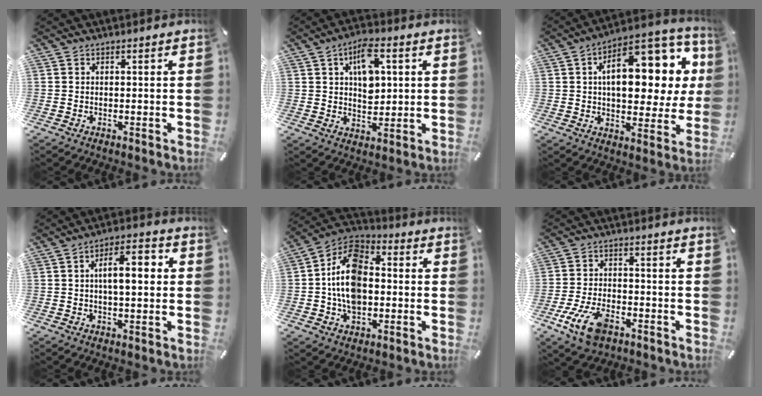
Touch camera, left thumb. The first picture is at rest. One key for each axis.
{"total": 9.4, "fx": 3.0, "fy": 5.8, "fz": 6.8, "tx": -0.100, "ty": 0.001, "tz": 0.050}
{"total": 21.0, "fx": 6.4, "fy": 11.1, "fz": 16.7, "tx": -0.225, "ty": -0.036, "tz": 0.100}
{"total": 8.7, "fx": 1.0, "fy": 3.9, "fz": 7.7, "tx": -0.114, "ty": 0.004, "tz": 0.009}
{"total": 14.2, "fx": -1.9, "fy": 10.2, "fz": 9.8, "tx": -0.210, "ty": 0.015, "tz": -0.037}
{"total": 10.6, "fx": -5.3, "fy": 5.9, "fz": 7.1, "tx": -0.155, "ty": 0.013, "tz": -0.096}